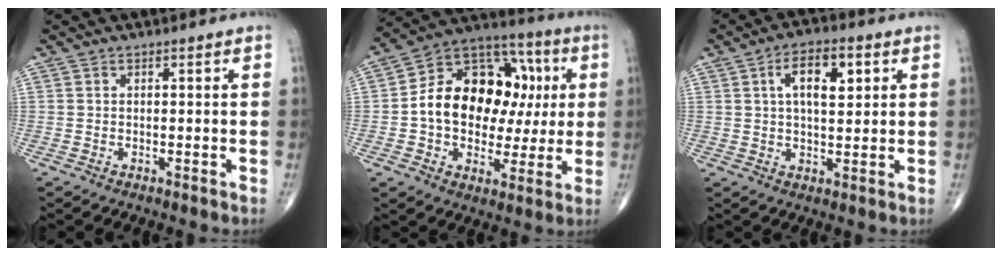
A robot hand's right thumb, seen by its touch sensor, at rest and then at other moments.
{"total": 20.9, "force": [1.6, 14.8, 14.8], "torque": [-0.188, 0.038, 0.025]}
{"total": 8.7, "force": [2.7, 4.1, 7.2], "torque": [-0.096, 0.002, 0.039]}